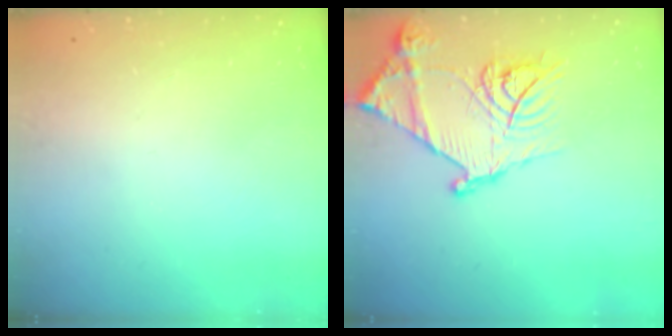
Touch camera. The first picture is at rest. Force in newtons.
{"total": 18.1, "press": 18.1, "slide": 1.2}